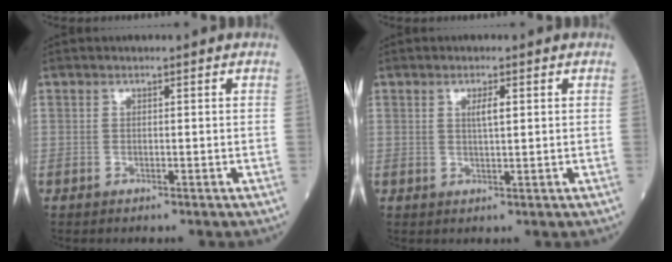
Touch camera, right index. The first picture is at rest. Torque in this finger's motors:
{"motor_torque": [0.03, 0.02, 0.05, 0.05]}